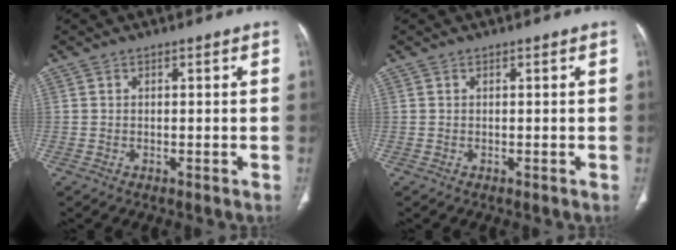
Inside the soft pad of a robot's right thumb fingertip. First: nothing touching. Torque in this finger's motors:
{"motor_torque": [0.00, 0.00, 0.00, 0.00, 0.00]}